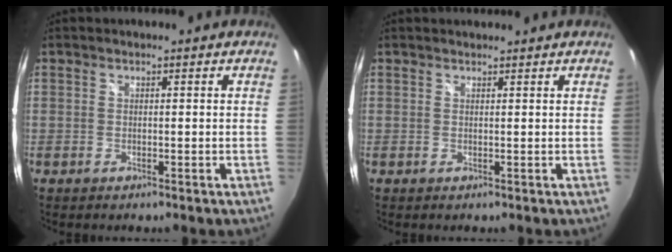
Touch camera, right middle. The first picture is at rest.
{"total": 1.3, "force": [1.2, 0.1, 0.1], "torque": [-0.006, 0.001, 0.019]}